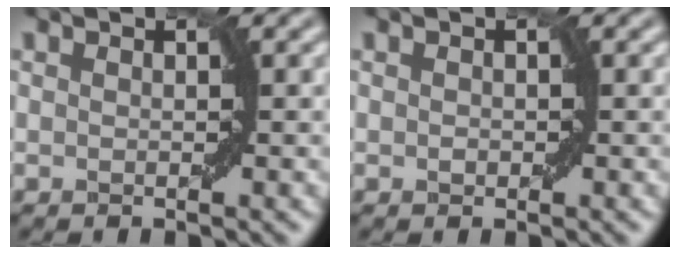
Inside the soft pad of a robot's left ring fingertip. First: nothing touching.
{"total": 0.5, "force": [0.0, 0.4, 0.3], "torque": [-0.003, 0.000, 0.001]}